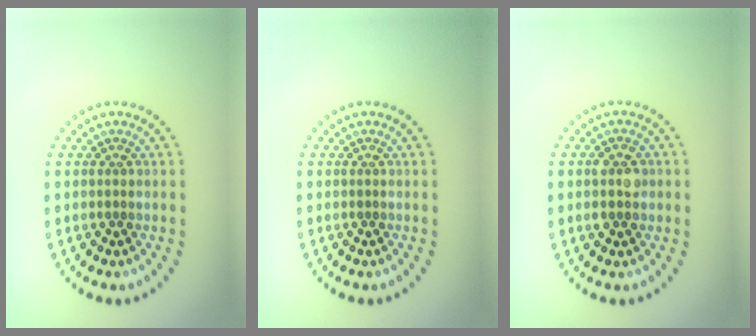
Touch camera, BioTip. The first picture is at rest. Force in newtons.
{"total": 0.0}
{"total": 2.7, "press": 2.7, "slide": 0.1}